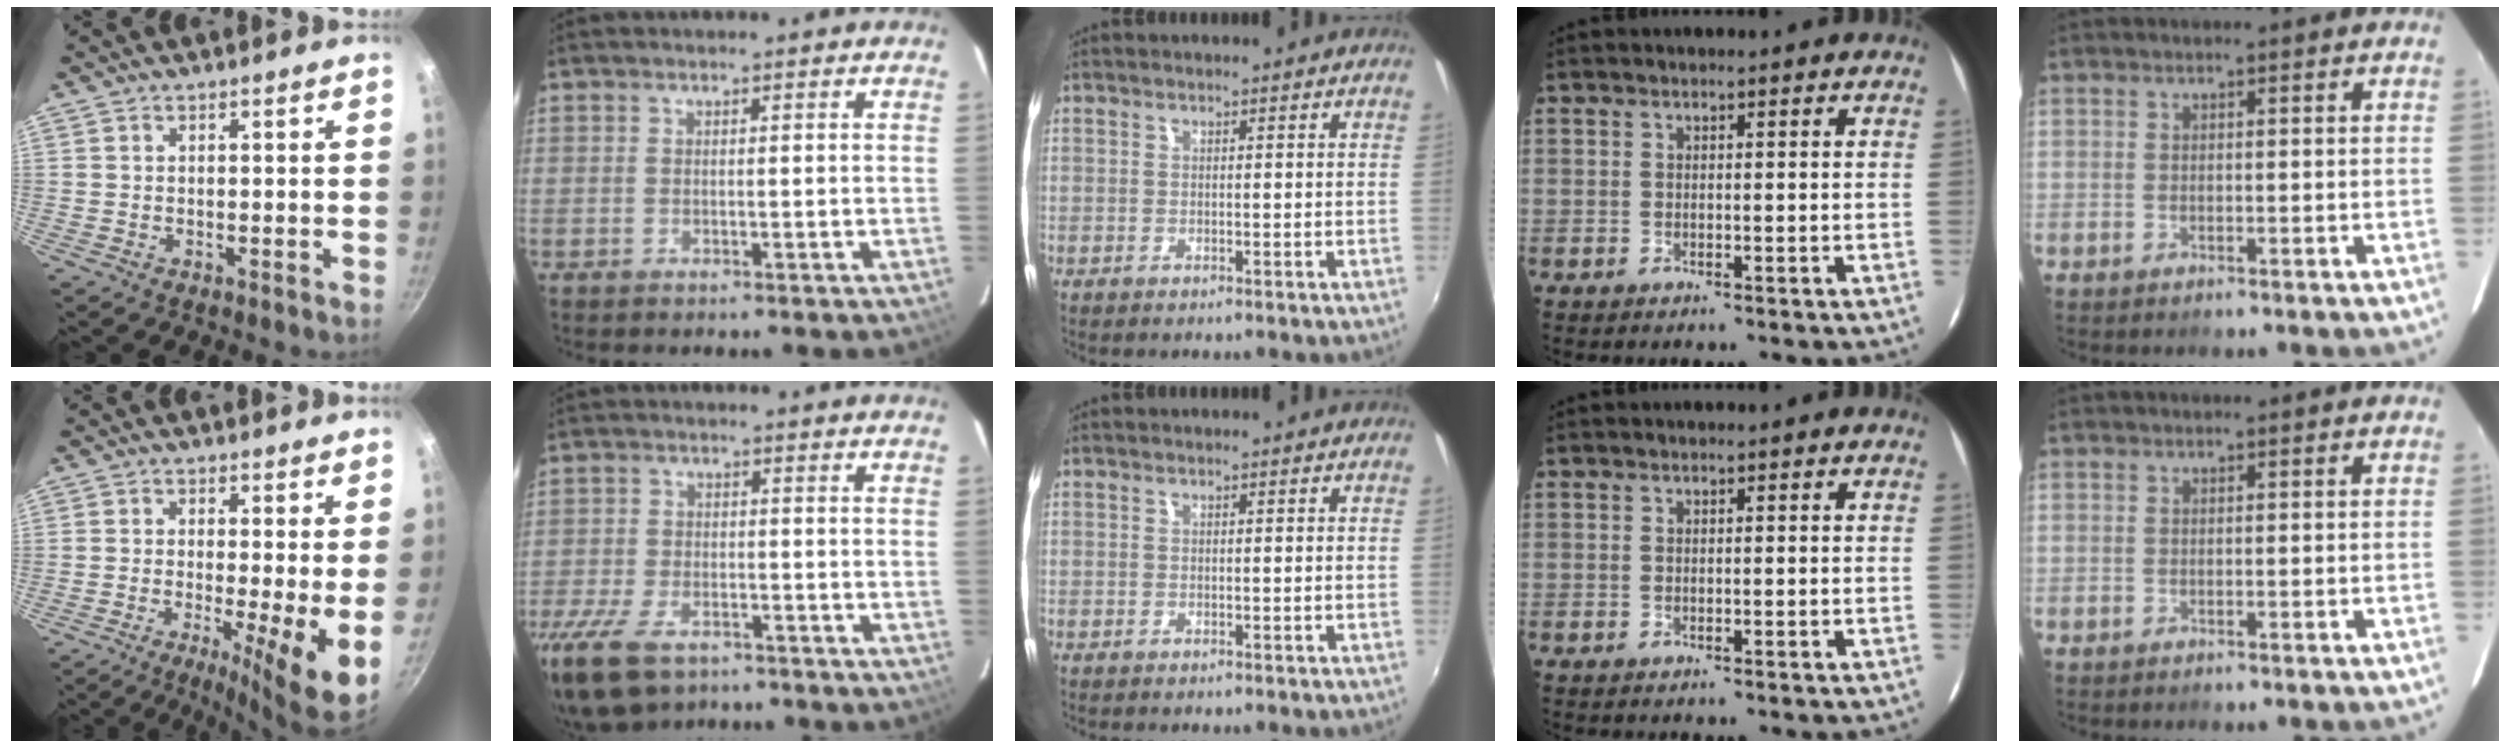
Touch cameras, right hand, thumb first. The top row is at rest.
{"thumb": {"total": 8.5, "force": [-1.3, 1.1, 8.4], "torque": [-0.126, -0.012, -0.022]}, "index": {"total": 13.1, "force": [-9.0, 6.6, 6.8], "torque": [-0.181, -0.029, -0.162]}}